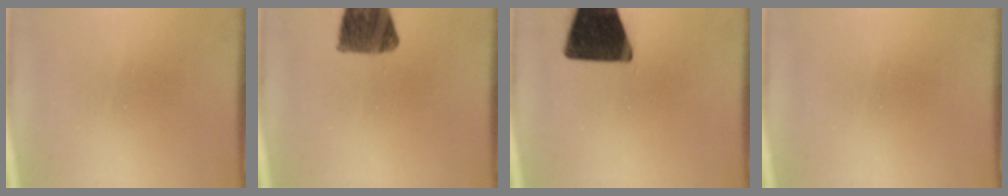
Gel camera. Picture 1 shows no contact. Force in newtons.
{"total": 8.6}
{"total": 17.1}
{"total": 0.0}